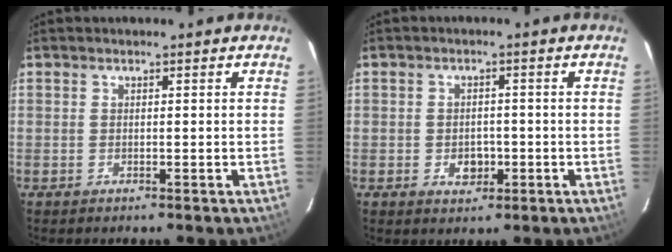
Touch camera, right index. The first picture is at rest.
{"total": 3.8, "force": [-1.1, 3.0, 2.0], "torque": [-0.038, 0.004, -0.011]}